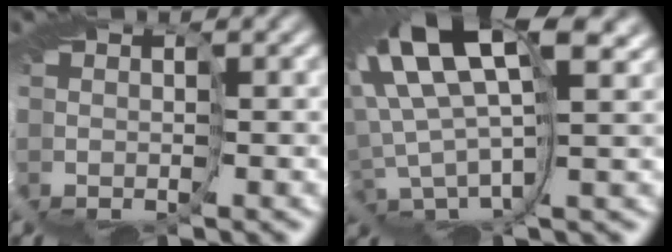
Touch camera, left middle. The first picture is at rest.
{"total": 10.2, "force": [5.3, 2.3, 8.4], "torque": [-0.225, 0.011, 0.105]}